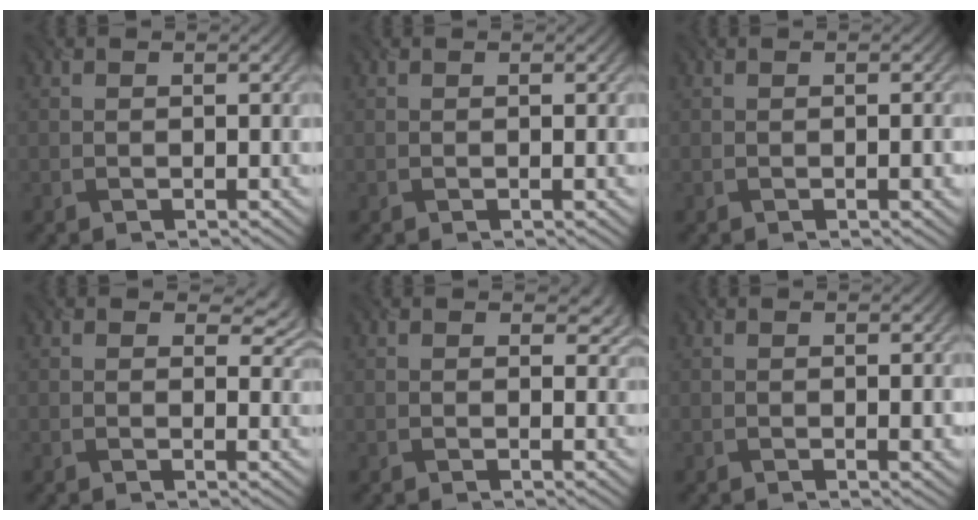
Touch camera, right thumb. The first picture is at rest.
{"total": 0.0}
{"total": 0.8, "force": [-0.2, 0.2, 0.7], "torque": [-0.009, 0.000, -0.001]}
{"total": 3.2, "force": [1.9, 1.9, 1.8], "torque": [-0.025, -0.011, 0.024]}
{"total": 1.8, "force": [1.1, 1.1, 0.8], "torque": [-0.014, -0.009, 0.014]}
{"total": 0.9, "force": [0.0, 0.3, 0.8], "torque": [-0.012, -0.004, 0.001]}